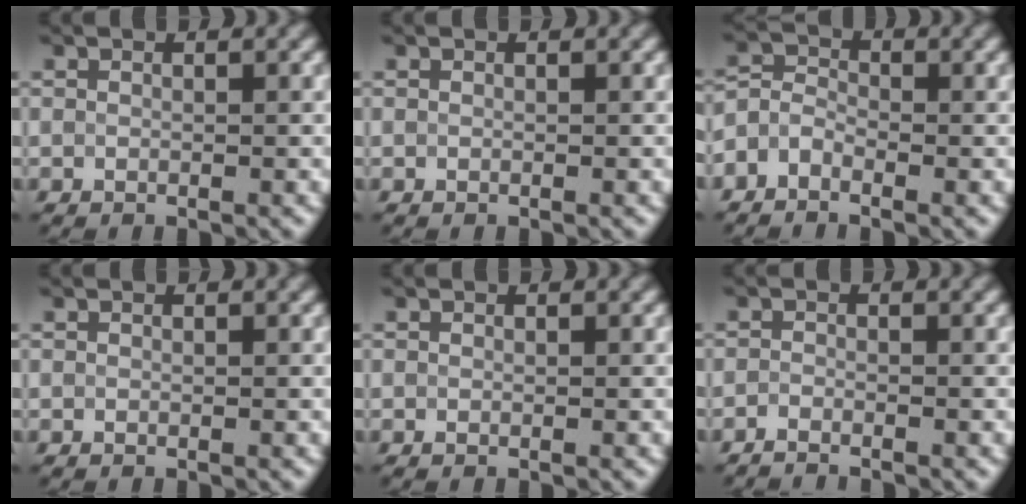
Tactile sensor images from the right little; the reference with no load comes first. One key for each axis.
{"total": 0.0}
{"total": 2.5, "fx": -1.4, "fy": 1.5, "fz": 1.4, "tx": -0.029, "ty": 0.007, "tz": -0.041}
{"total": 0.0}
{"total": 0.0}
{"total": 1.3, "fx": -1.2, "fy": 0.1, "fz": 0.3, "tx": -0.004, "ty": -0.004, "tz": -0.027}